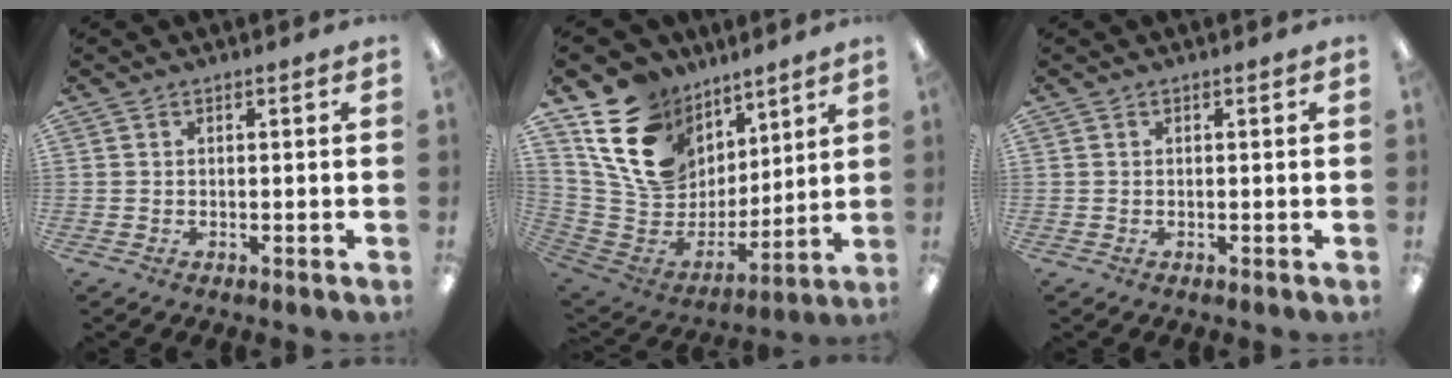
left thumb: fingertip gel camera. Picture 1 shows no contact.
{"total": 19.4, "force": [9.6, 14.5, 8.7], "torque": [-0.159, -0.041, 0.191]}
{"total": 0.0}